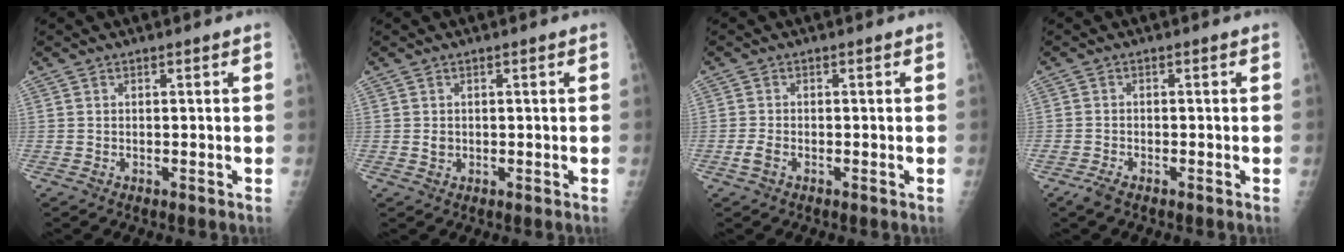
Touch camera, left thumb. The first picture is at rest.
{"total": 1.3, "force": [0.1, 1.0, 0.7], "torque": [-0.006, 0.001, 0.005]}
{"total": 1.9, "force": [-0.9, 1.0, 1.4], "torque": [-0.035, 0.003, -0.018]}
{"total": 2.2, "force": [-1.8, 0.6, 1.1], "torque": [-0.032, -0.001, -0.036]}